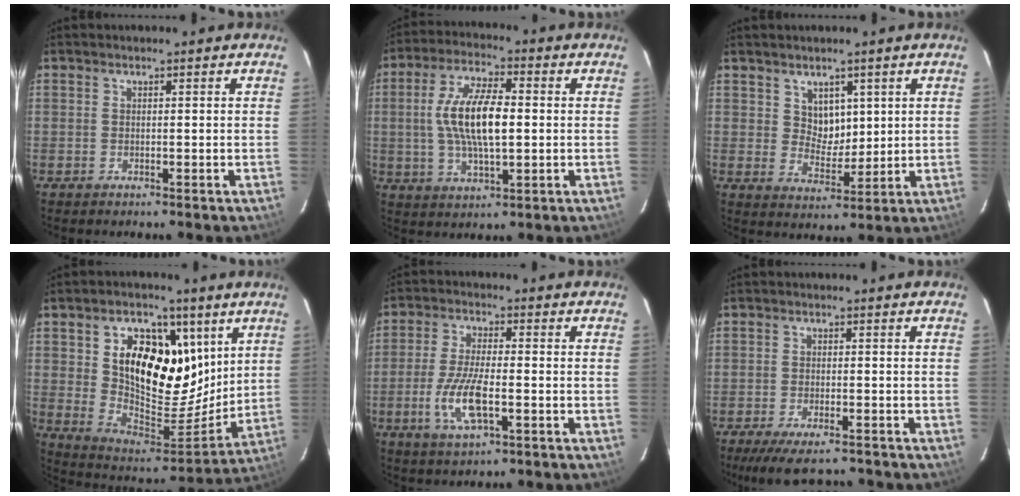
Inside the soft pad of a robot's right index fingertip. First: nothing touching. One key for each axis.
{"total": 12.2, "fx": 0.3, "fy": 4.3, "fz": 11.4, "tx": -0.222, "ty": 0.009, "tz": 0.006}
{"total": 5.1, "fx": 2.5, "fy": 4.0, "fz": 2.0, "tx": -0.027, "ty": 0.001, "tz": 0.051}
{"total": 19.7, "fx": 7.5, "fy": 12.4, "fz": 13.4, "tx": -0.244, "ty": 0.000, "tz": 0.139}
{"total": 9.4, "fx": -2.9, "fy": 2.9, "fz": 8.5, "tx": -0.179, "ty": -0.008, "tz": -0.056}
{"total": 8.9, "fx": -7.4, "fy": 2.3, "fz": 4.4, "tx": -0.101, "ty": -0.021, "tz": -0.120}